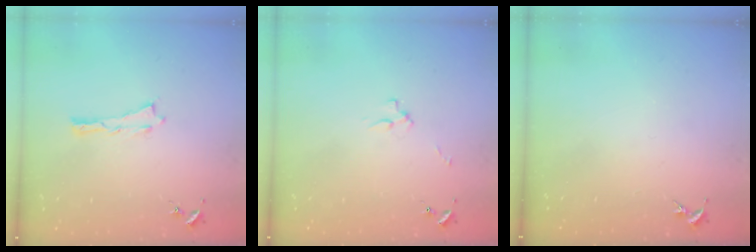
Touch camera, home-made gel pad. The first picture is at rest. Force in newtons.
{"total": 2.5, "press": 2.5, "slide": 0.3}
{"total": 0.0}